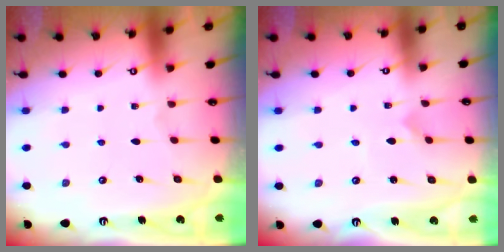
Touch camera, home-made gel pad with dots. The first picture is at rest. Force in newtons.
{"total": 0.0}